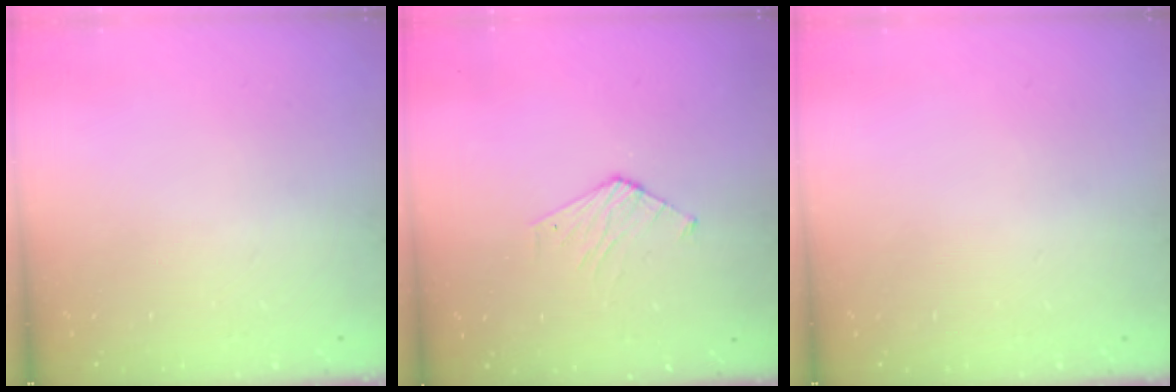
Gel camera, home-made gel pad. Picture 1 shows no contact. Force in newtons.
{"total": 3.9, "press": 3.8, "slide": 0.3}
{"total": 0.0}